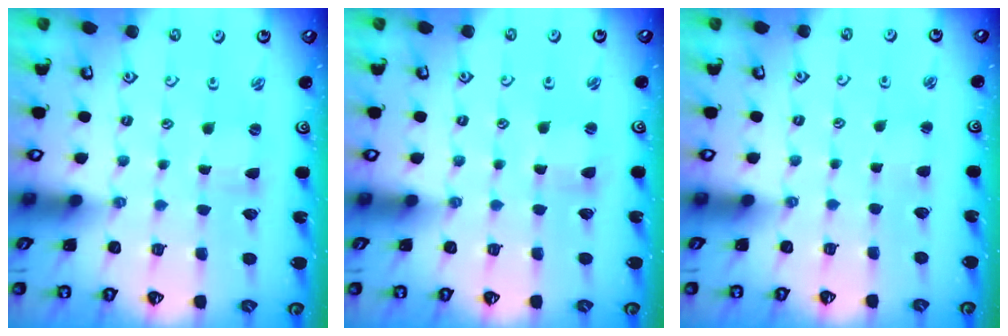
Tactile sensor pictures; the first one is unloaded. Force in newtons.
{"total": 1.2, "press": 1.1, "slide": 0.2}
{"total": 2.5, "press": 2.5, "slide": 0.2}